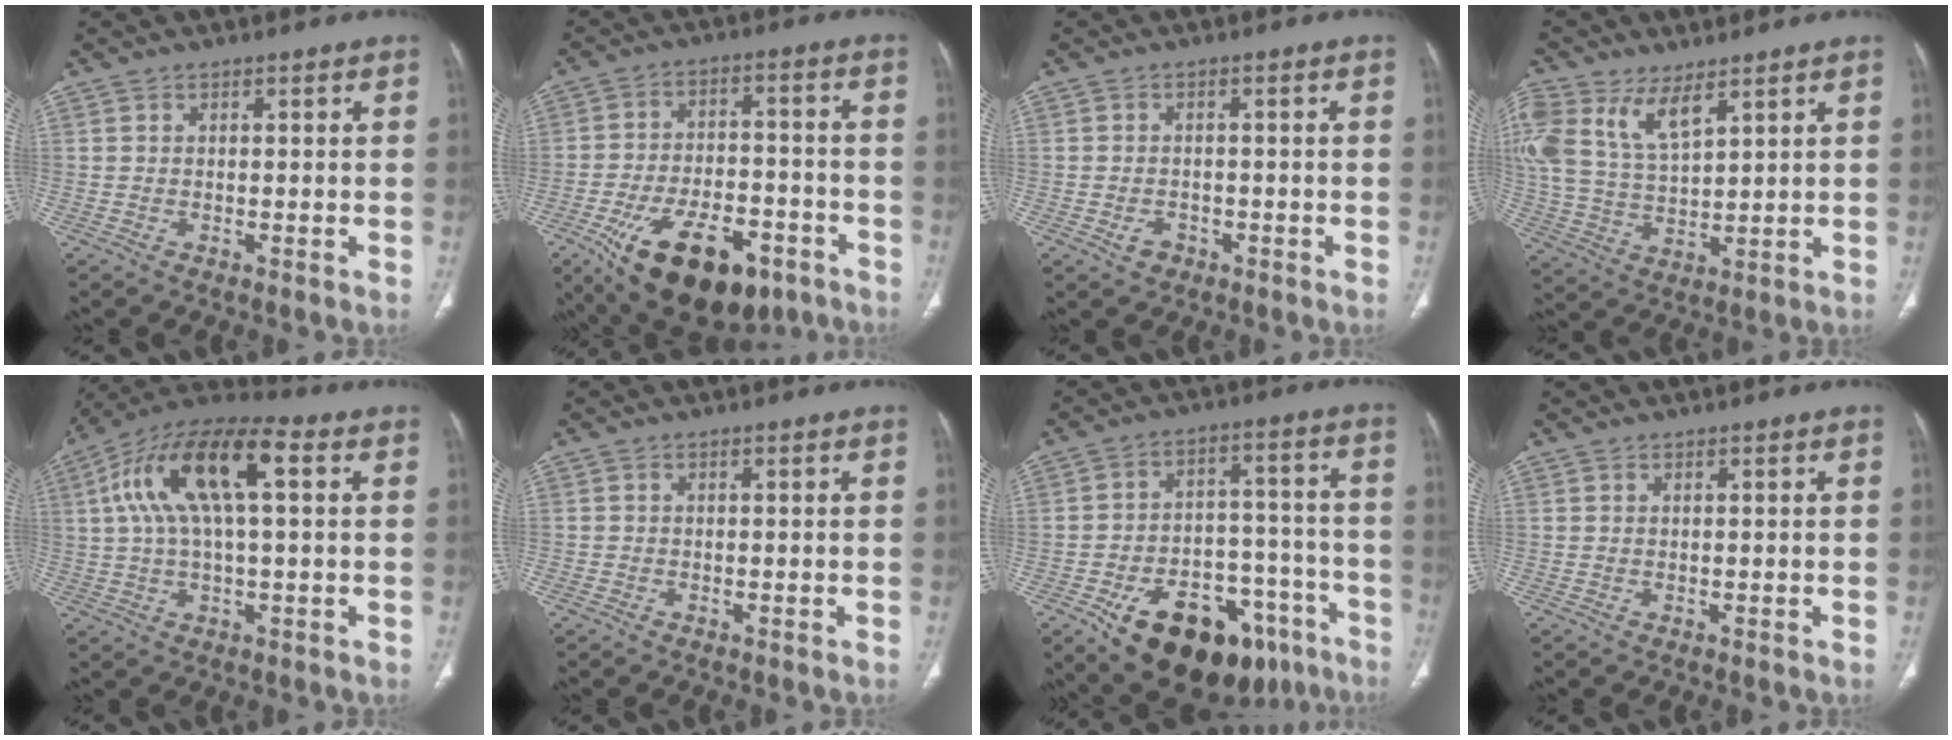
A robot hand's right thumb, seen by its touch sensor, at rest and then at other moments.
{"total": 20.7, "force": [-10.9, 10.7, 13.9], "torque": [-0.227, 0.040, -0.160]}
{"total": 2.5, "force": [-1.2, 1.9, 1.1], "torque": [-0.015, 0.009, -0.014]}
{"total": 13.2, "force": [7.2, 6.5, 8.9], "torque": [-0.187, -0.014, 0.151]}
{"total": 17.2, "force": [4.1, 6.7, 15.3], "torque": [-0.294, 0.038, 0.065]}
{"total": 0.8, "force": [-0.5, 0.6, 0.1], "torque": [-0.005, 0.003, -0.011]}
{"total": 23.8, "force": [-13.5, 13.3, 14.5], "torque": [-0.170, 0.079, -0.191]}
{"total": 0.0}